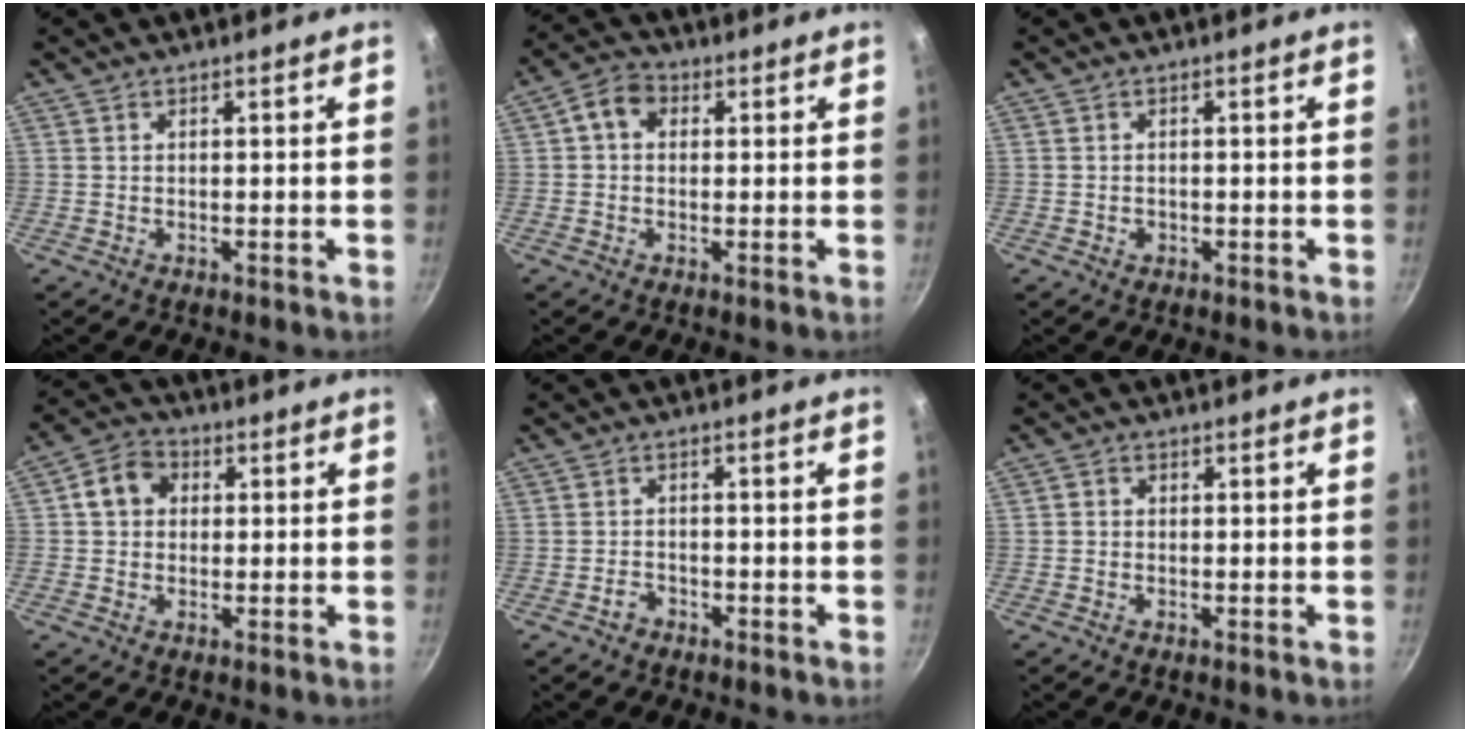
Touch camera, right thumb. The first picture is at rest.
{"total": 5.4, "force": [1.2, 4.1, 3.3], "torque": [-0.046, 0.011, 0.007]}
{"total": 0.9, "force": [-0.3, 0.8, 0.4], "torque": [-0.005, 0.001, -0.004]}
{"total": 6.7, "force": [1.2, 5.6, 3.4], "torque": [-0.035, 0.013, 0.004]}
{"total": 2.0, "force": [-1.4, 1.3, 0.6], "torque": [-0.003, 0.018, -0.021]}
{"total": 1.4, "force": [-0.2, 1.3, 0.6], "torque": [-0.008, 0.004, -0.006]}